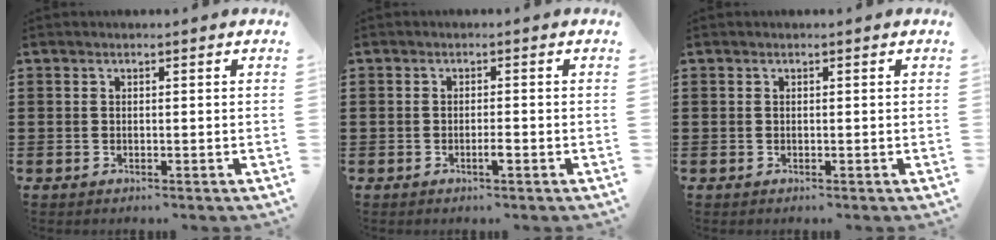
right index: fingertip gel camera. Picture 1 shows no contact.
{"total": 1.6, "force": [-0.8, 0.2, 1.4], "torque": [-0.025, -0.001, -0.013]}
{"total": 0.0}